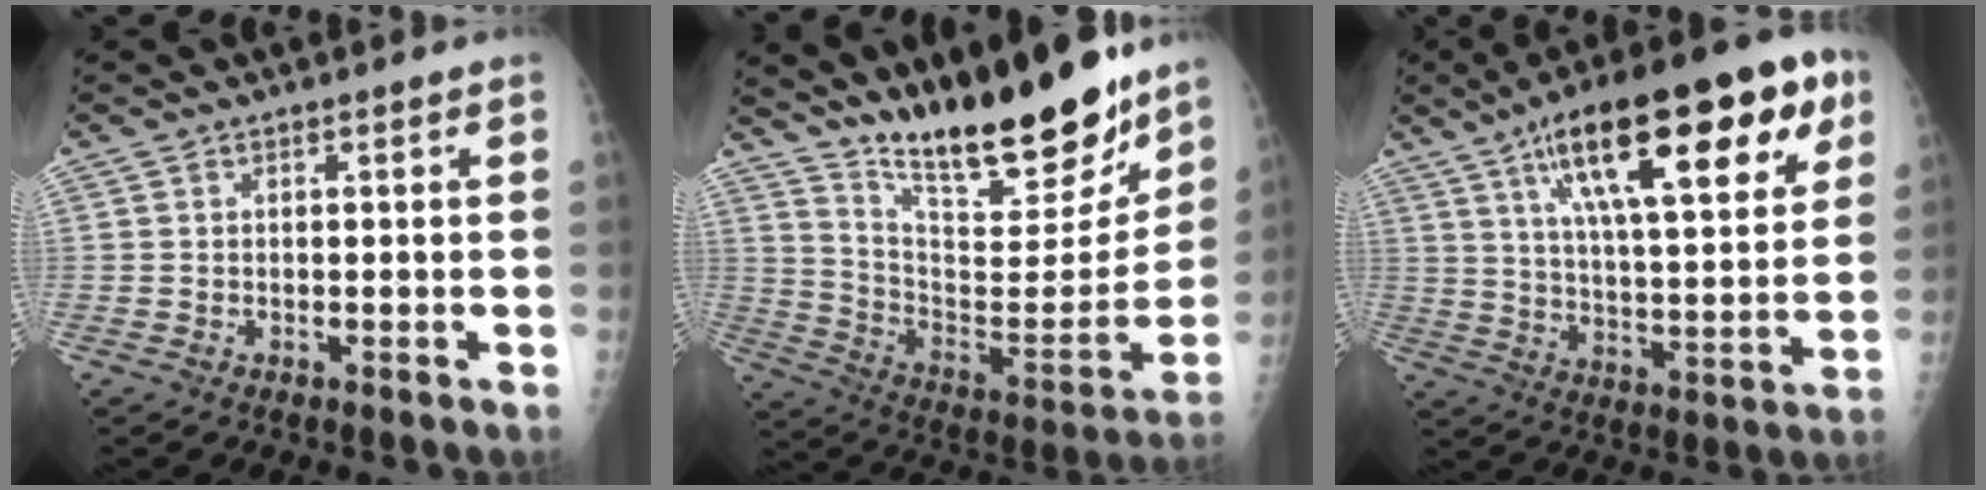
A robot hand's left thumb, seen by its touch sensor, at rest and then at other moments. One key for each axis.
{"total": 24.2, "fx": 19.2, "fy": 6.4, "fz": 13.3, "tx": -0.169, "ty": -0.105, "tz": 0.311}
{"total": 27.6, "fx": 12.9, "fy": 9.0, "fz": 22.7, "tx": -0.324, "ty": -0.007, "tz": 0.203}